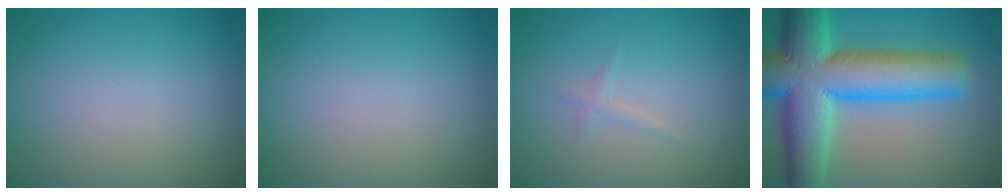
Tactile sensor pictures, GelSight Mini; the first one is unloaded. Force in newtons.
{"total": 0.0}
{"total": 0.8, "press": 0.8, "slide": 0.0}
{"total": 14.3, "press": 14.3, "slide": 0.4}